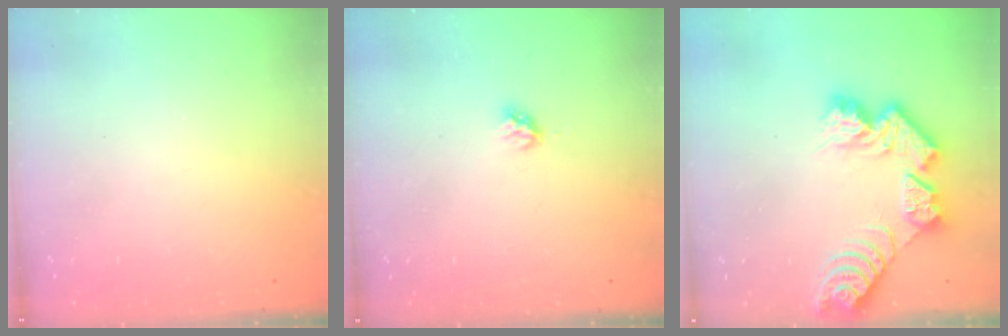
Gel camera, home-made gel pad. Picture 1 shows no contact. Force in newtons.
{"total": 2.8, "press": 2.8, "slide": 0.2}
{"total": 12.7, "press": 12.6, "slide": 1.0}